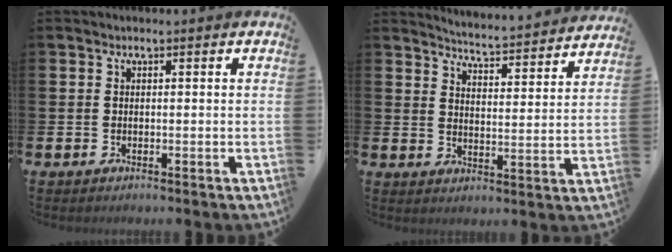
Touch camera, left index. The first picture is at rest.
{"total": 5.0, "force": [5.0, -0.2, 0.4], "torque": [-0.024, -0.048, 0.082]}